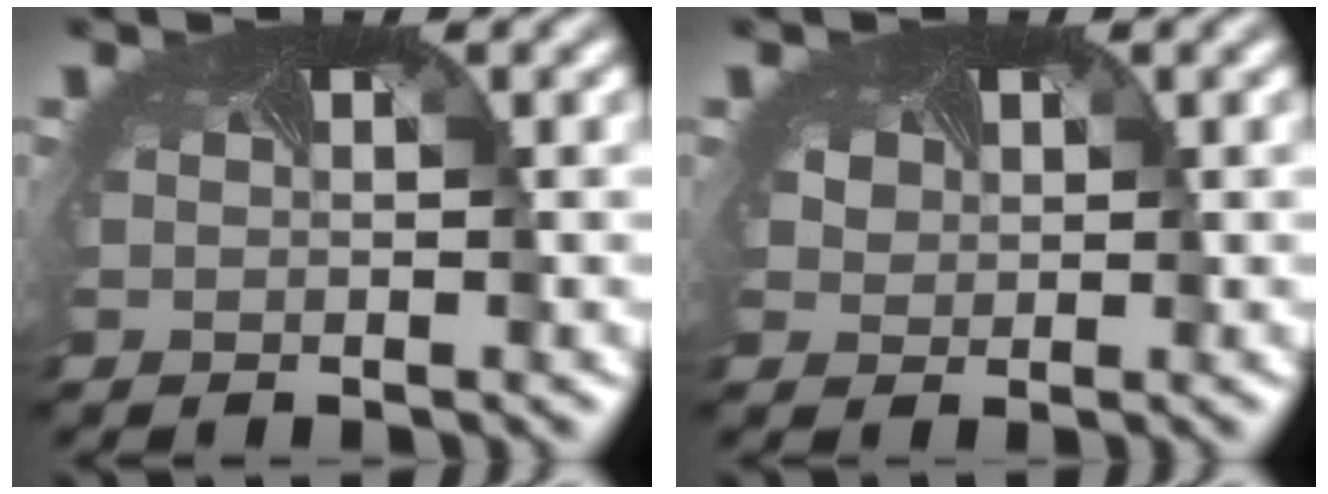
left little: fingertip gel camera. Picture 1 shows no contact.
{"total": 1.8, "force": [0.6, 1.6, 0.6], "torque": [-0.019, 0.006, 0.006]}